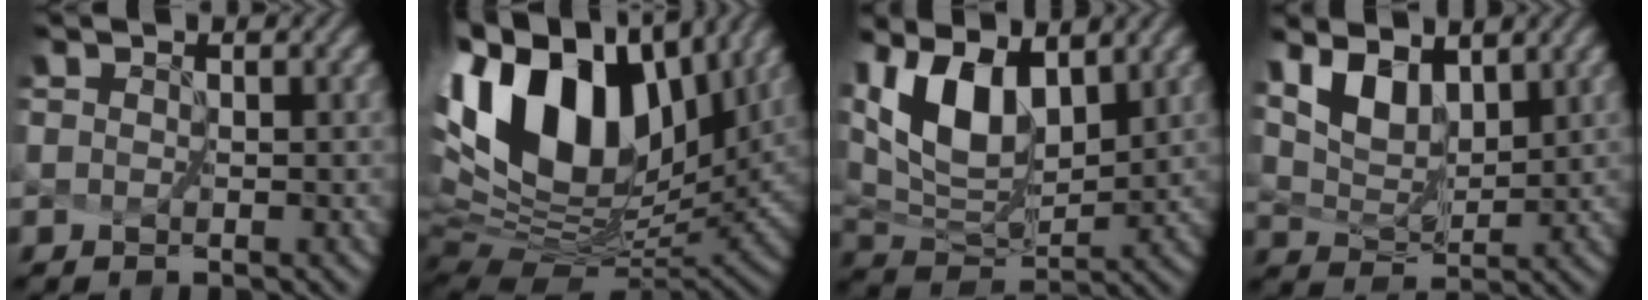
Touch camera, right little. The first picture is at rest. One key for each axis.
{"total": 15.9, "fx": 4.9, "fy": 9.8, "fz": 11.6, "tx": -0.218, "ty": 0.021, "tz": 0.090}
{"total": 7.9, "fx": 4.1, "fy": 3.4, "fz": 5.8, "tx": -0.119, "ty": -0.002, "tz": 0.086}
{"total": 3.8, "fx": 3.2, "fy": 1.1, "fz": 1.8, "tx": -0.046, "ty": -0.006, "tz": 0.064}